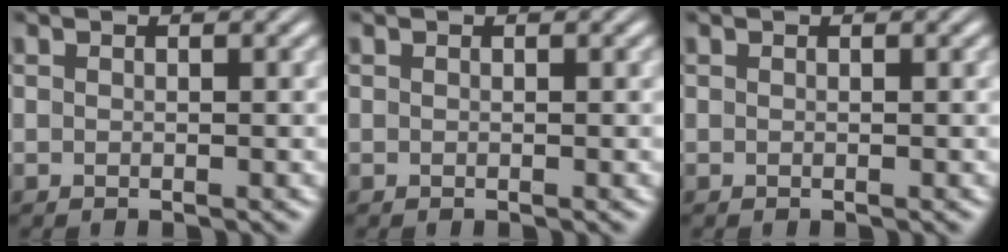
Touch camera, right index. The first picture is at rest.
{"total": 0.0}
{"total": 0.0}